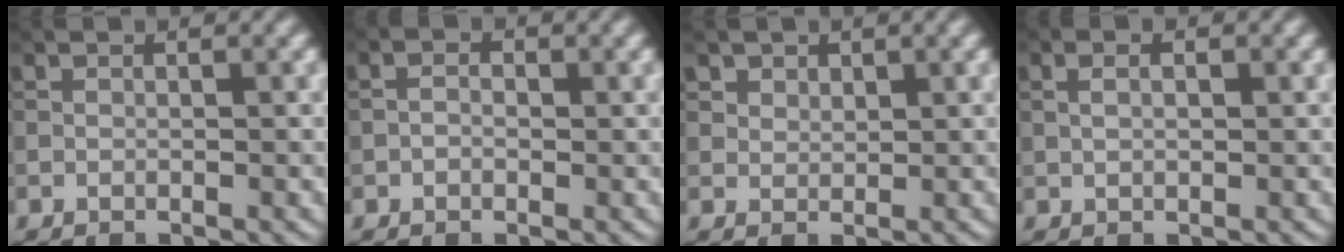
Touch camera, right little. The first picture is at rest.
{"total": 1.3, "force": [-0.1, 0.9, 0.9], "torque": [-0.011, -0.004, -0.011]}
{"total": 2.2, "force": [1.6, 1.4, 0.7], "torque": [-0.020, -0.010, 0.037]}
{"total": 2.5, "force": [0.9, 1.5, 1.8], "torque": [-0.021, 0.012, -0.002]}